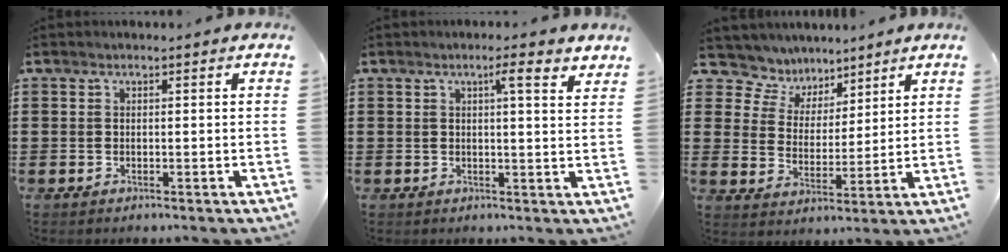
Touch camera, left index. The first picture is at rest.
{"total": 3.8, "force": [2.4, 0.3, 3.0], "torque": [-0.048, -0.005, 0.036]}
{"total": 5.8, "force": [4.9, 3.1, -0.6], "torque": [-0.032, -0.033, 0.088]}